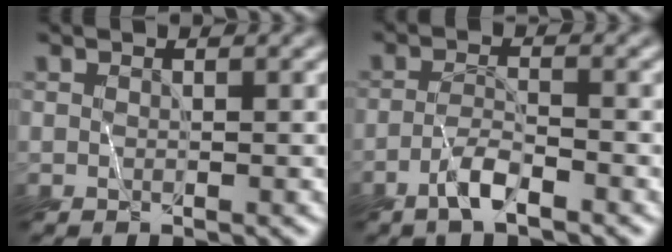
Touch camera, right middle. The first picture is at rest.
{"total": 2.5, "force": [-2.2, -0.1, 1.2], "torque": [-0.030, 0.004, -0.051]}